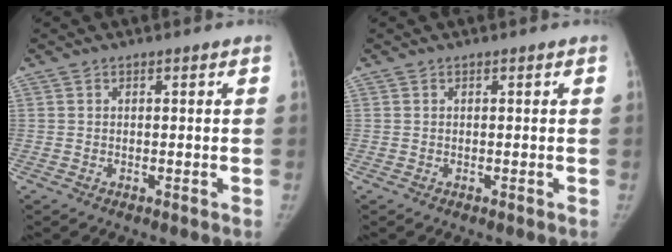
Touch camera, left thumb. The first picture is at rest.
{"total": 0.0}